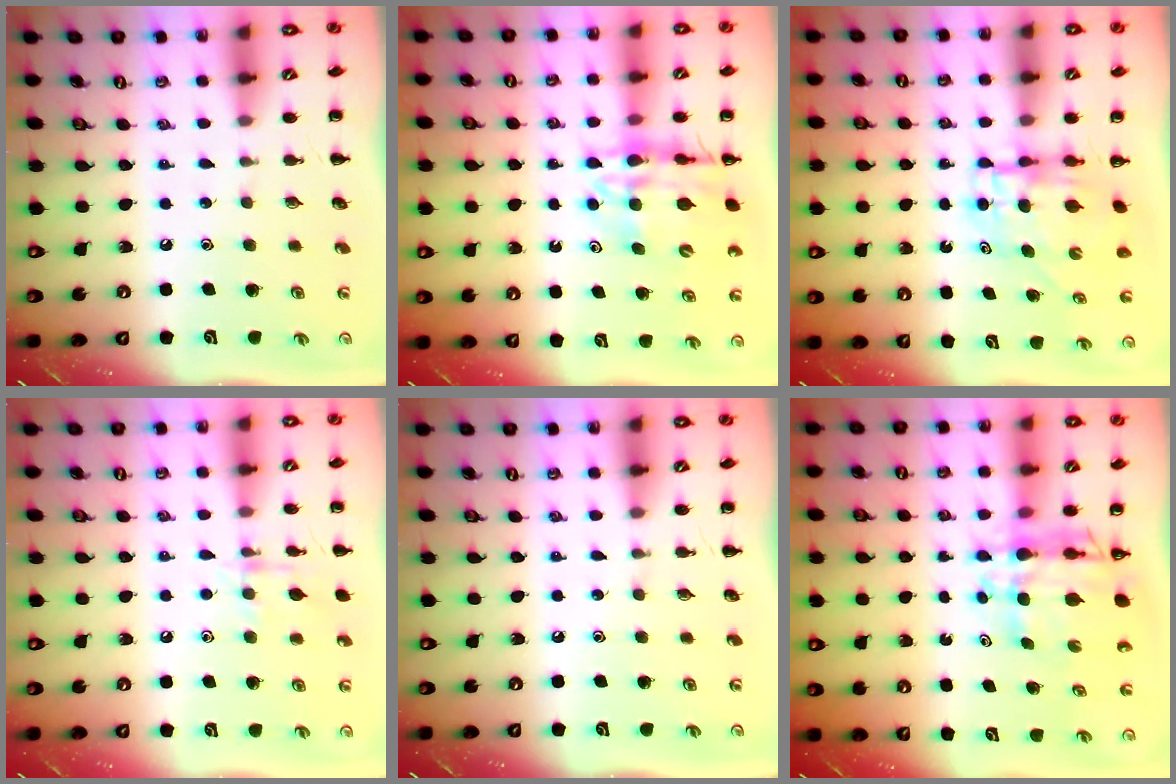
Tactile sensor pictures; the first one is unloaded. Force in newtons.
{"total": 14.4, "press": 13.9, "slide": 3.5}
{"total": 5.9, "press": 5.8, "slide": 1.0}
{"total": 8.6, "press": 8.5, "slide": 1.3}
{"total": 0.0}
{"total": 9.1, "press": 8.5, "slide": 3.2}